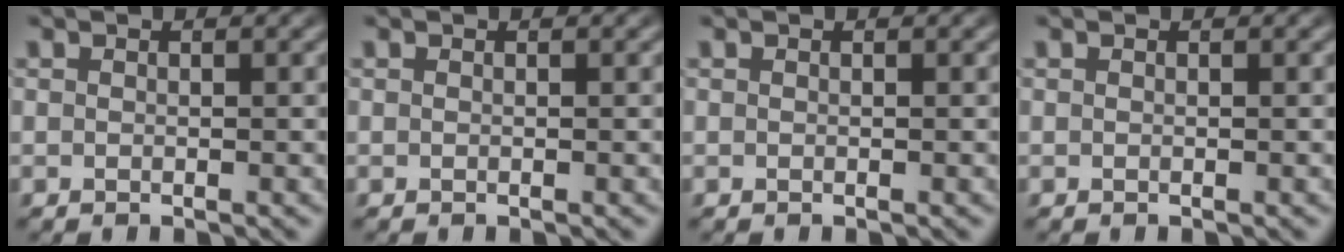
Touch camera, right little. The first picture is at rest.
{"total": 0.0}
{"total": 0.0}
{"total": 0.0}